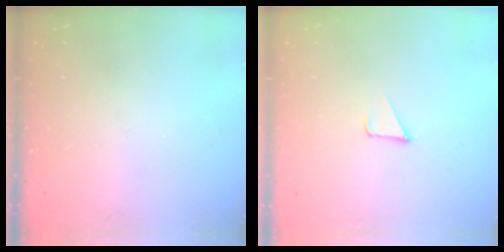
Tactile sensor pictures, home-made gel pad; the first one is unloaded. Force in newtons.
{"total": 2.3, "press": 2.3, "slide": 0.2}